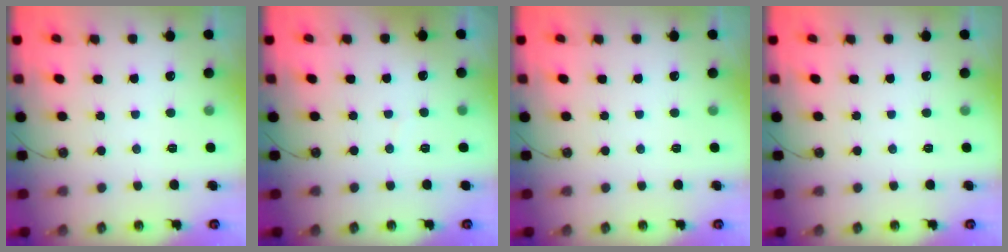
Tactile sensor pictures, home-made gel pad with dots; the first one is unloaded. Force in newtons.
{"total": 1.7, "press": 1.7, "slide": 0.1}
{"total": 0.0}
{"total": 0.0}